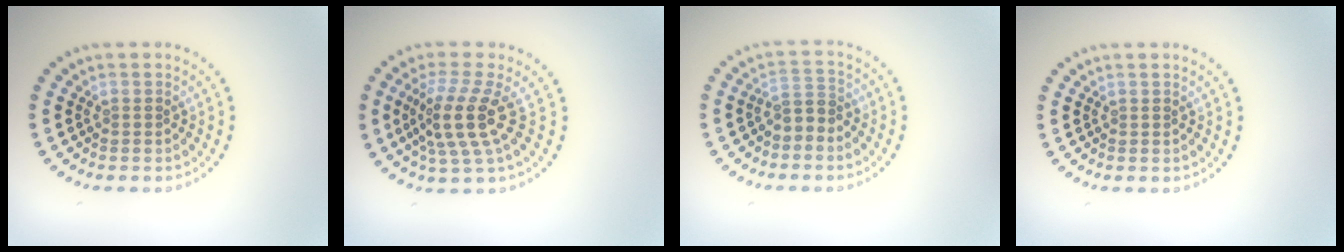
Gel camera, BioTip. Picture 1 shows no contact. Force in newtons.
{"total": 4.2, "press": 3.5, "slide": 2.4}
{"total": 1.9, "press": 1.6, "slide": 1.1}
{"total": 0.0}